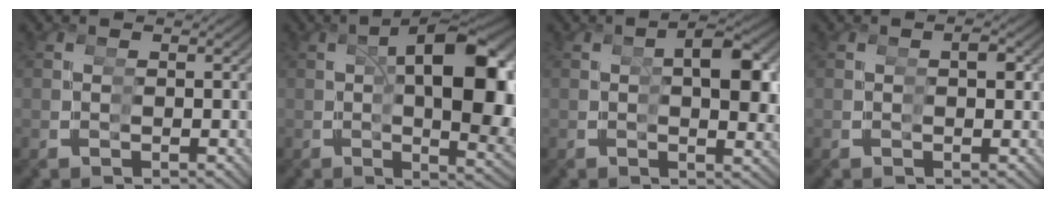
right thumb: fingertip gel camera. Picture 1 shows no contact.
{"total": 12.1, "force": [1.1, 4.2, 11.2], "torque": [-0.140, 0.009, 0.020]}
{"total": 3.9, "force": [0.9, 0.2, 3.8], "torque": [-0.042, 0.019, 0.011]}
{"total": 0.8, "force": [0.2, -0.7, 0.1], "torque": [-0.003, 0.010, 0.005]}